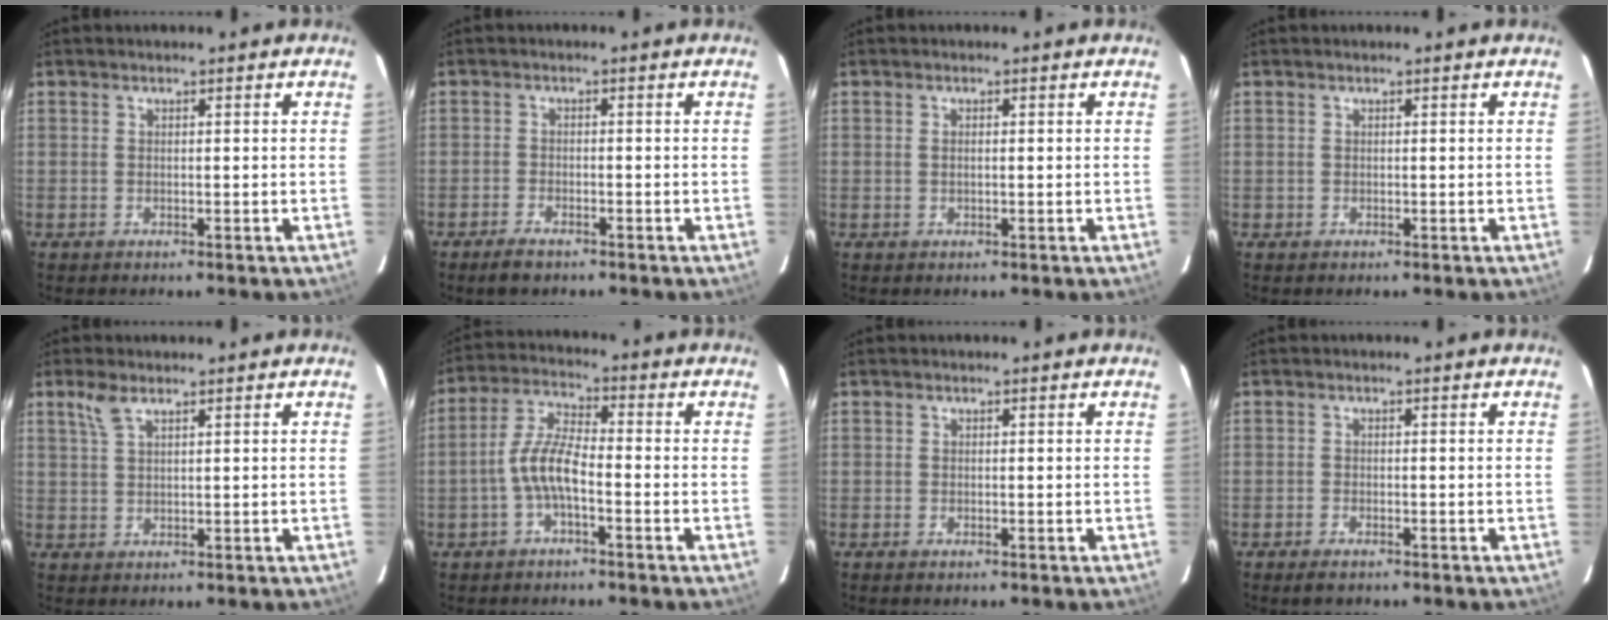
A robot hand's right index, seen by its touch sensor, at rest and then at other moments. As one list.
[{"total": 3.4, "force": [-2.6, 1.3, 1.7], "torque": [-0.048, -0.004, -0.050]}, {"total": 0.7, "force": [0.0, 0.3, 0.7], "torque": [-0.013, 0.002, -0.001]}, {"total": 0.7, "force": [-0.2, 0.7, -0.1], "torque": [0.001, 0.002, -0.003]}, {"total": 2.8, "force": [1.8, 0.9, 1.9], "torque": [-0.040, 0.006, 0.039]}, {"total": 6.5, "force": [-2.6, 1.8, 5.7], "torque": [-0.123, 0.015, -0.052]}, {"total": 0.5, "force": [-0.4, 0.2, 0.2], "torque": [-0.006, -0.001, -0.009]}, {"total": 2.2, "force": [-1.7, 0.9, 1.0], "torque": [-0.027, -0.002, -0.032]}]